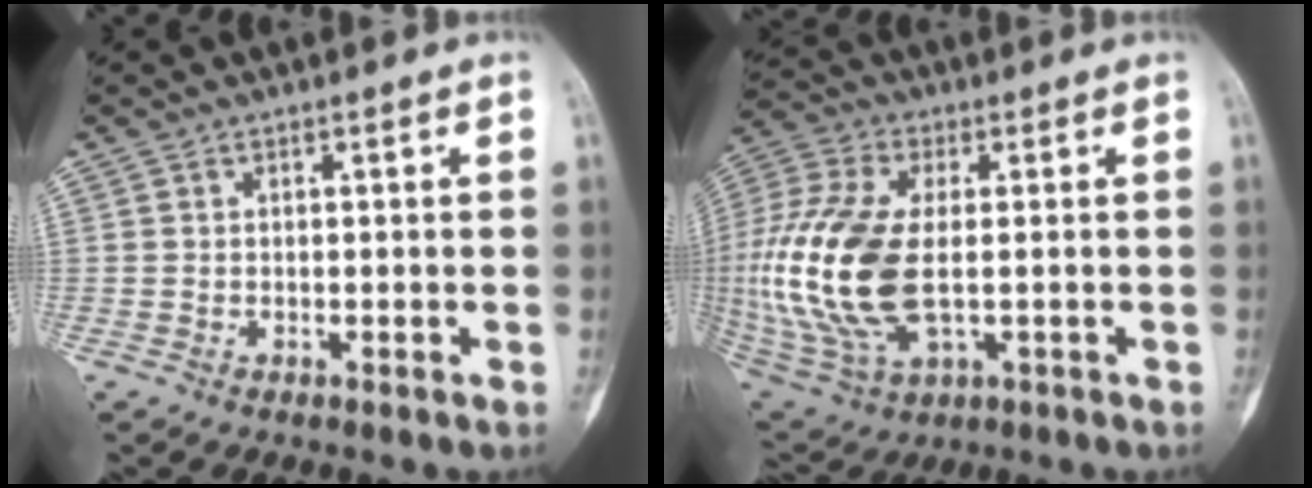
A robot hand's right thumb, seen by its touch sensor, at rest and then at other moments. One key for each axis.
{"total": 21.1, "fx": -0.8, "fy": 10.9, "fz": 18.1, "tx": -0.416, "ty": -0.011, "tz": -0.005}